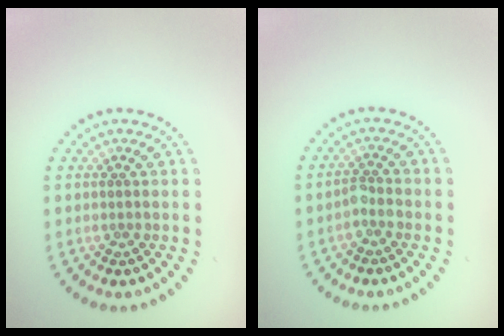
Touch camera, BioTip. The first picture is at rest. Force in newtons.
{"total": 1.5, "press": 1.3, "slide": 0.7}